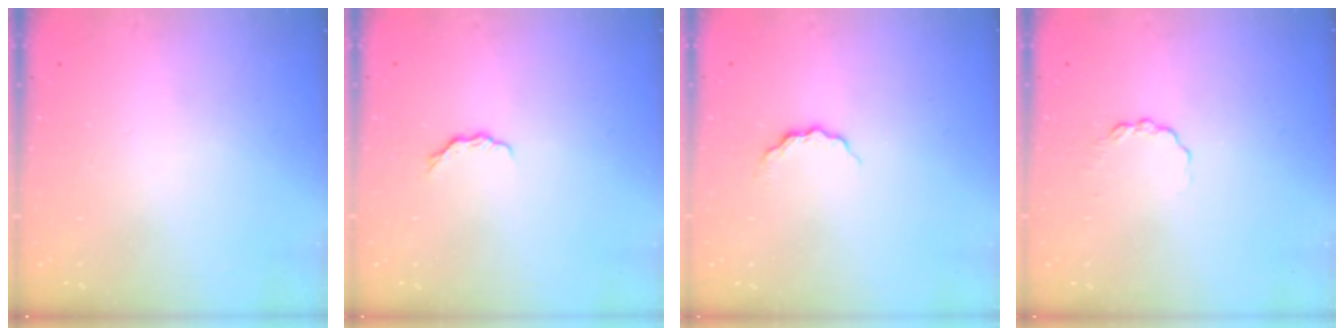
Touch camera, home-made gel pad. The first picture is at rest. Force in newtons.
{"total": 3.7, "press": 3.6, "slide": 0.5}
{"total": 4.8, "press": 4.7, "slide": 0.5}
{"total": 3.2, "press": 3.2, "slide": 0.4}